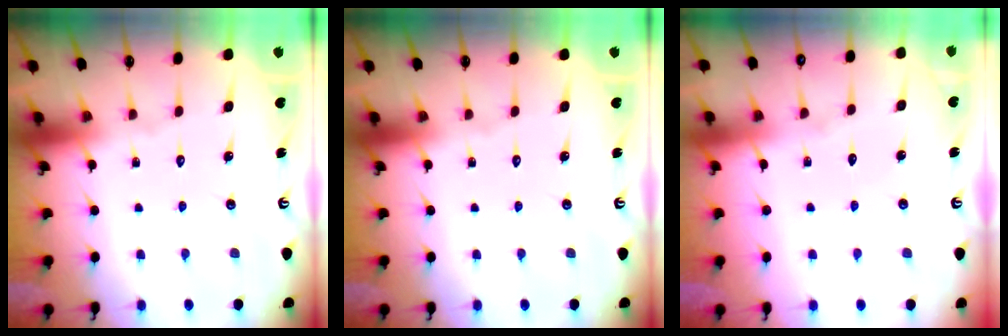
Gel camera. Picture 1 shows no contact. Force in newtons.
{"total": 0.0}
{"total": 2.7, "press": 2.6, "slide": 0.5}